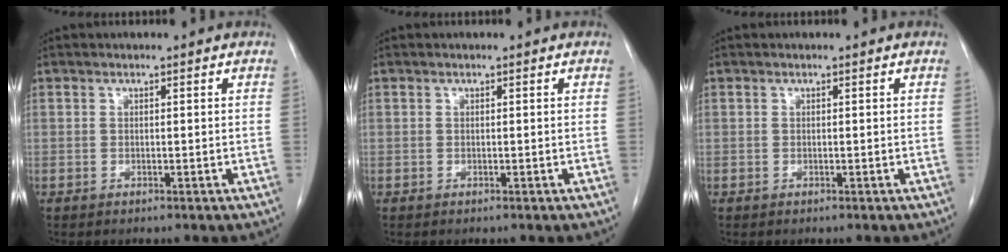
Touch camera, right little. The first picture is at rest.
{"total": 0.0}
{"total": 0.0}